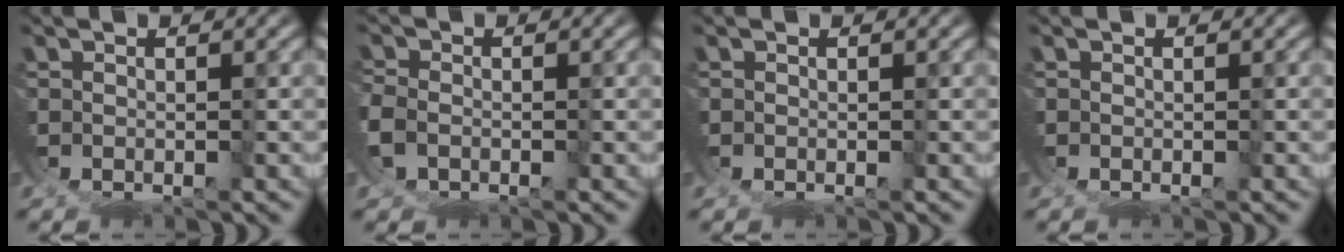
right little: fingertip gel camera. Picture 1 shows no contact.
{"total": 2.2, "force": [-0.9, 2.0, 0.0], "torque": [-0.034, -0.014, -0.012]}
{"total": 0.0}
{"total": 0.0}